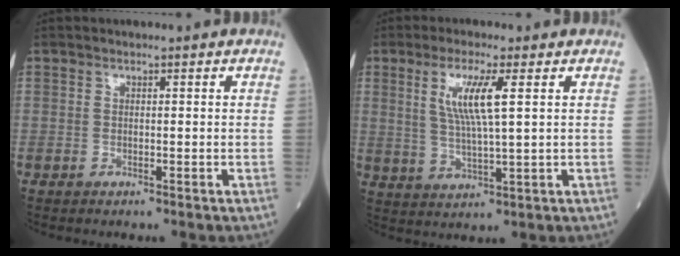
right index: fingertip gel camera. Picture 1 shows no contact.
{"total": 7.3, "force": [2.4, 0.4, 6.9], "torque": [-0.144, 0.000, 0.050]}